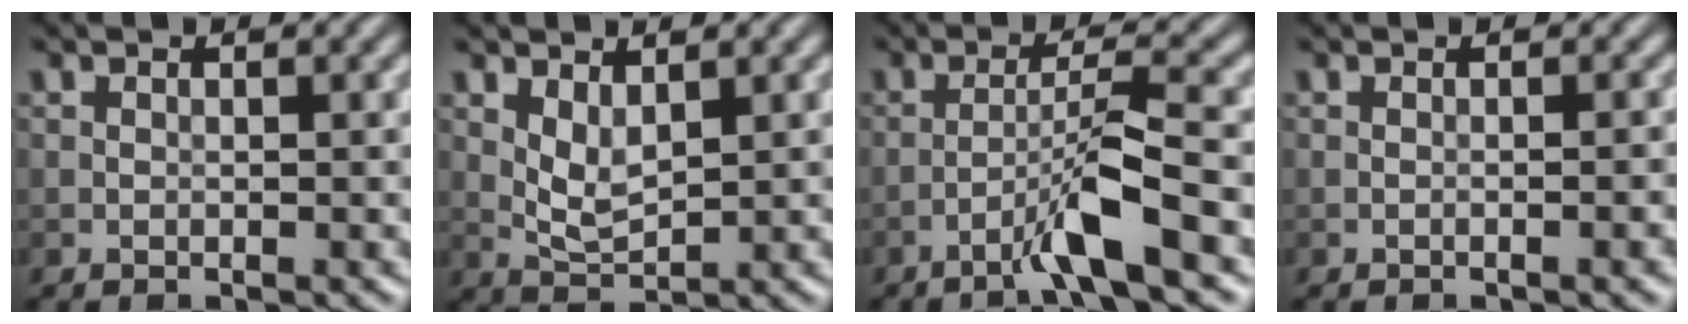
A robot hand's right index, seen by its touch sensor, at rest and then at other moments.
{"total": 2.5, "force": [0.9, 1.2, 1.9], "torque": [-0.044, -0.004, 0.025]}
{"total": 4.5, "force": [-2.6, -0.1, 3.7], "torque": [-0.066, 0.018, -0.055]}
{"total": 1.6, "force": [-0.5, 0.4, 1.5], "torque": [-0.015, 0.001, -0.010]}